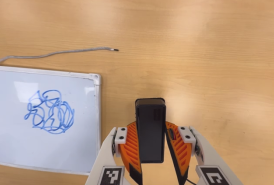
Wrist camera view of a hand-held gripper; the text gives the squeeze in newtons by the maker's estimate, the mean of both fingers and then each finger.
{"total": 5.2, "left": 4.8, "right": 5.6}